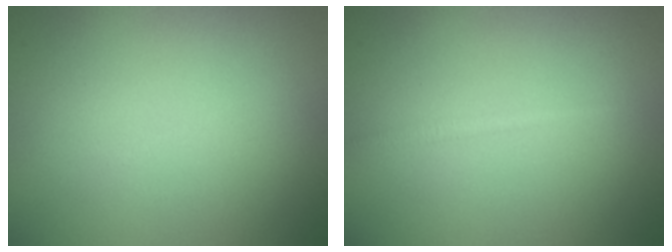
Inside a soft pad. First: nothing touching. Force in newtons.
{"total": 0.9, "press": 0.9, "slide": 0.1}